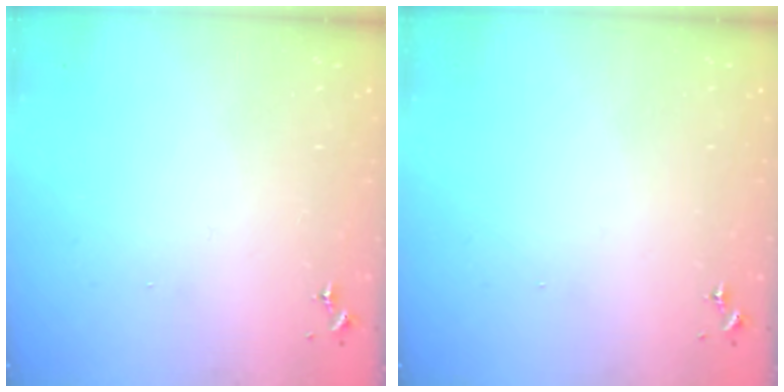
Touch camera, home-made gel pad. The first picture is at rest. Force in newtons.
{"total": 0.0}